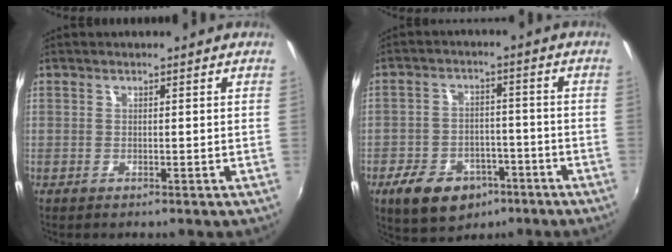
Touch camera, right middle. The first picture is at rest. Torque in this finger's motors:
{"motor_torque": [0.81, -0.75, 0.17, 0.03]}